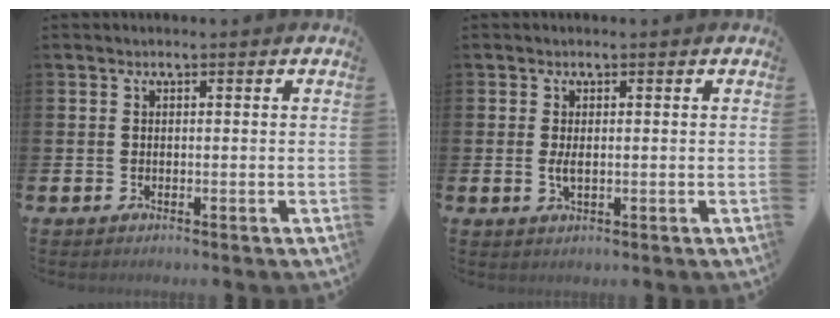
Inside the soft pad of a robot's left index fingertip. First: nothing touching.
{"total": 1.7, "force": [0.1, 0.6, 1.6], "torque": [-0.021, -0.002, -0.001]}